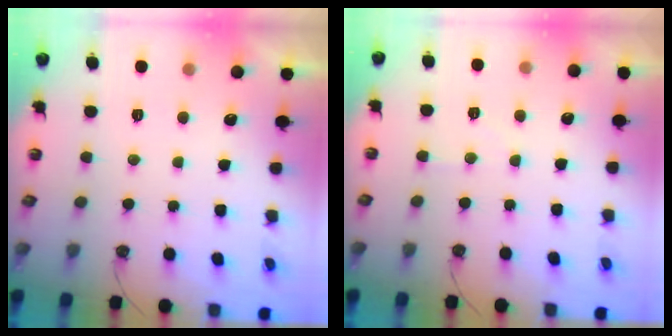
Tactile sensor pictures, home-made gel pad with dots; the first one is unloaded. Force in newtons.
{"total": 3.7, "press": 3.6, "slide": 0.5}